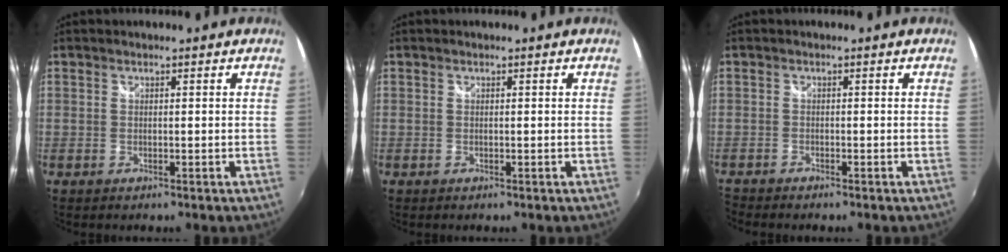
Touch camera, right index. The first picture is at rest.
{"total": 0.0}
{"total": 2.1, "force": [-2.1, -0.1, 0.2], "torque": [-0.018, -0.014, -0.046]}